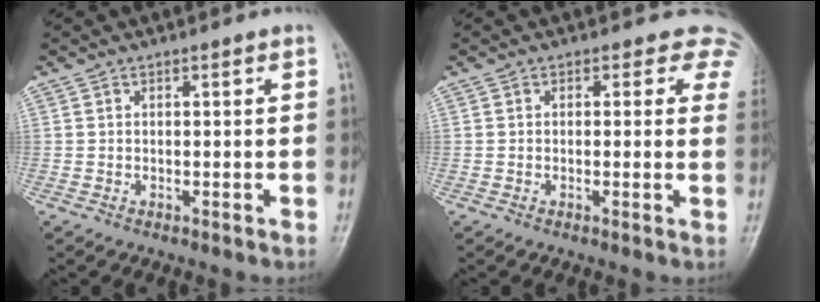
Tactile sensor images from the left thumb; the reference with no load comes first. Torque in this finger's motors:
{"motor_torque": [0.06, -0.03, -0.06, -0.26, 0.05]}